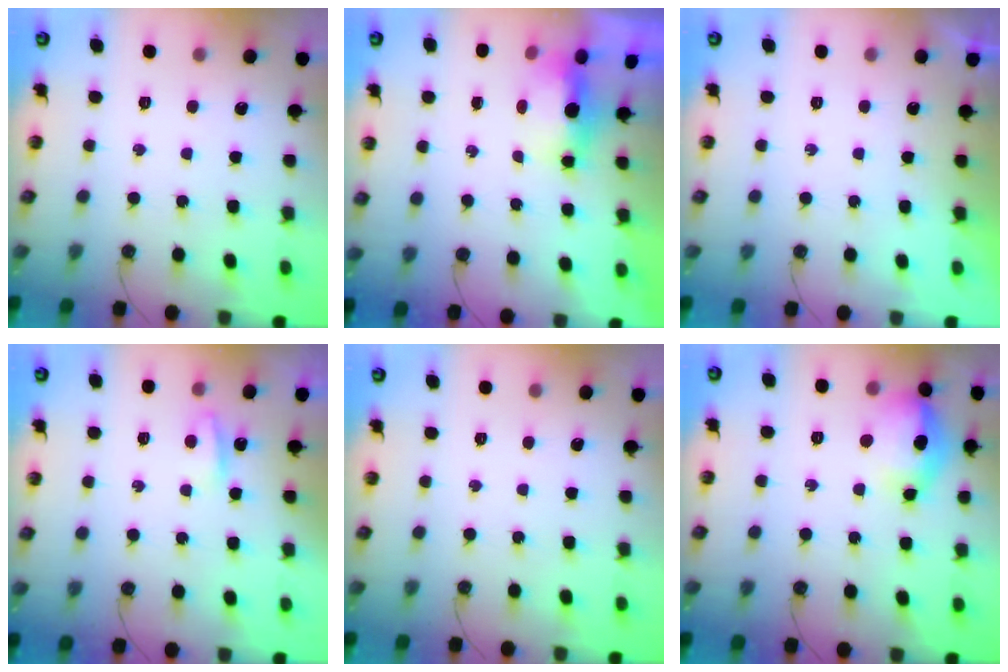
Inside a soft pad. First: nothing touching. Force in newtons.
{"total": 5.2, "press": 5.0, "slide": 1.1}
{"total": 0.0}
{"total": 3.8, "press": 3.8, "slide": 0.6}
{"total": 0.0}
{"total": 20.4, "press": 16.3, "slide": 12.3}